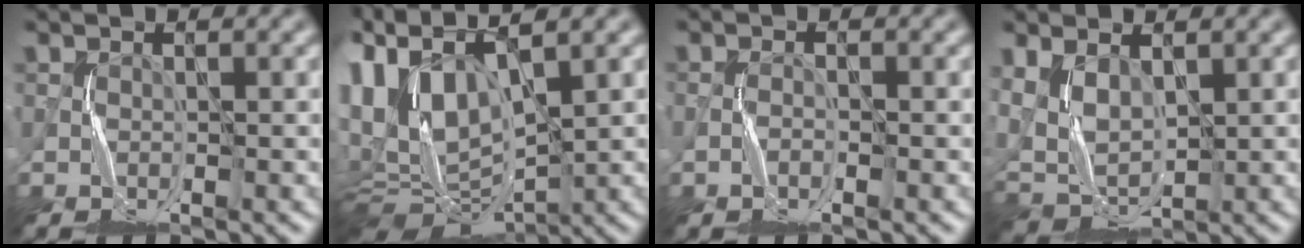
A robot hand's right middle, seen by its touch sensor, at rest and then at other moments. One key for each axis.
{"total": 11.8, "fx": 3.3, "fy": 6.5, "fz": 9.3, "tx": -0.204, "ty": 0.009, "tz": 0.076}
{"total": 0.8, "fx": -0.8, "fy": 0.1, "fz": 0.1, "tx": -0.001, "ty": 0.005, "tz": -0.017}
{"total": 3.6, "fx": 1.5, "fy": 2.2, "fz": 2.4, "tx": -0.063, "ty": -0.006, "tz": 0.034}